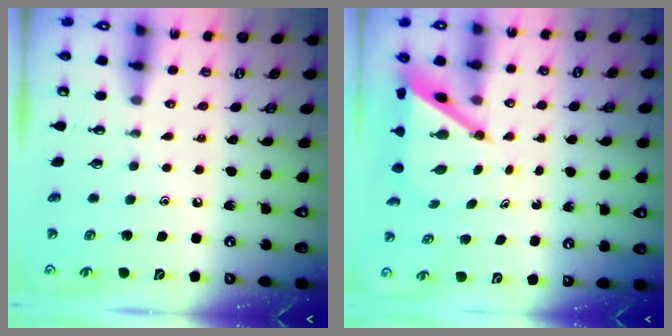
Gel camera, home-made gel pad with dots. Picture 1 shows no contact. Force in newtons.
{"total": 5.9, "press": 5.8, "slide": 0.5}